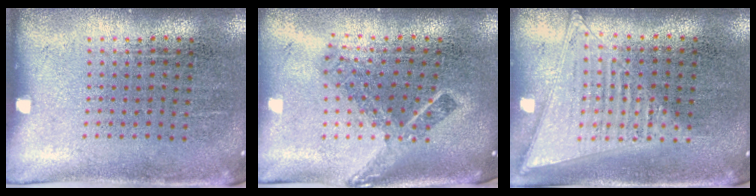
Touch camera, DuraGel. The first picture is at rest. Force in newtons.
{"total": 2.2, "press": 1.5, "slide": 1.6}
{"total": 1.4, "press": 1.4, "slide": 0.1}